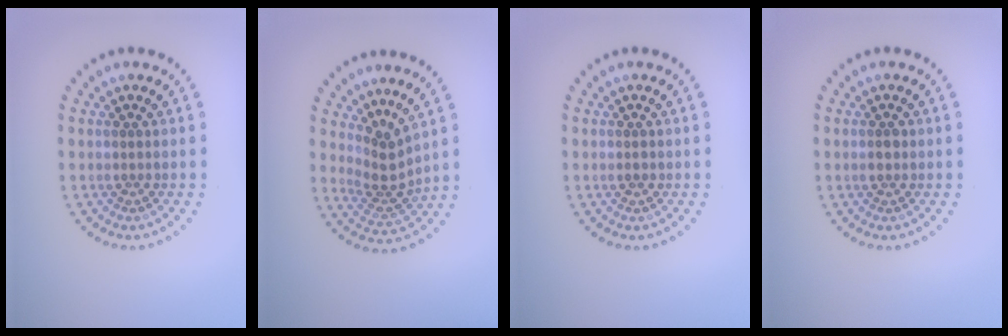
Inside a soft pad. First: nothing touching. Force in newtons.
{"total": 3.0, "press": 2.0, "slide": 2.2}
{"total": 0.8, "press": 0.8, "slide": 0.1}
{"total": 1.0, "press": 1.0, "slide": 0.1}